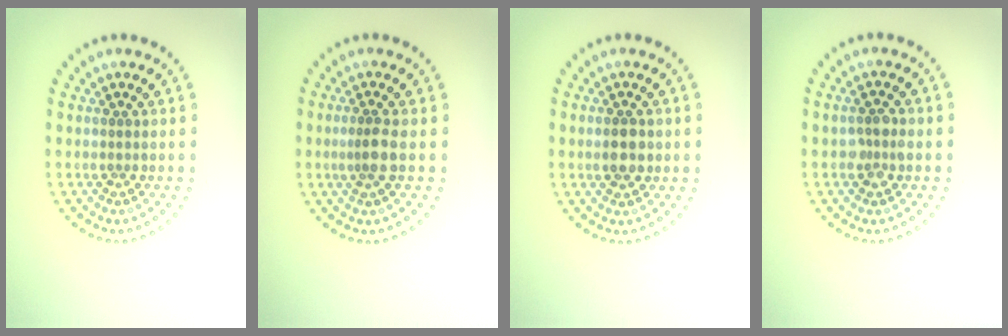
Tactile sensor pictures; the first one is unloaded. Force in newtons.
{"total": 2.1, "press": 1.7, "slide": 1.1}
{"total": 2.8, "press": 2.8, "slide": 0.1}
{"total": 1.4, "press": 1.4, "slide": 0.2}